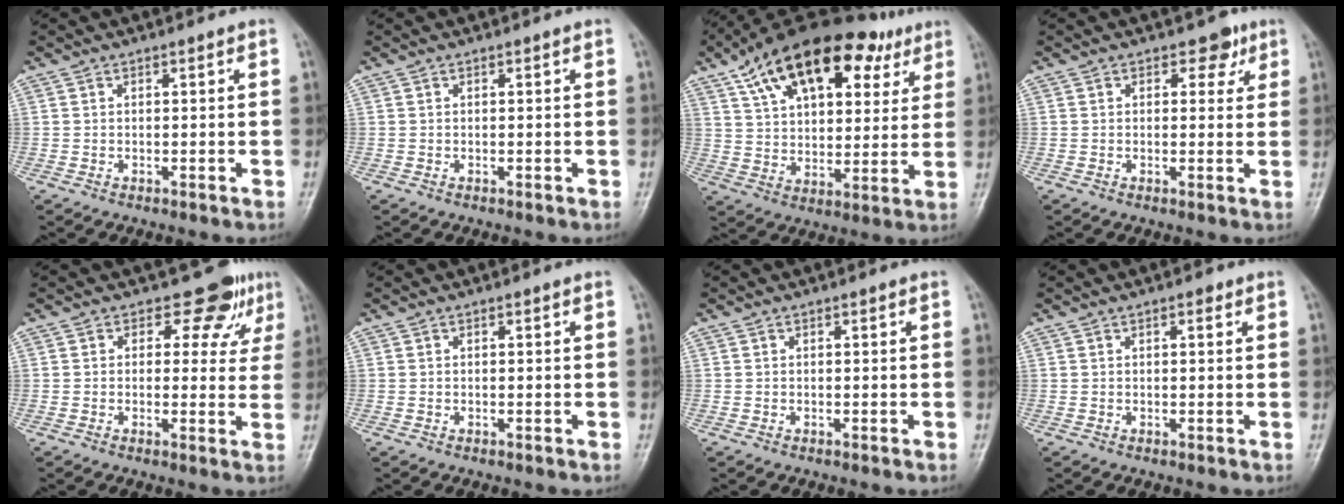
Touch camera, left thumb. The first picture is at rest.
{"total": 0.0}
{"total": 24.3, "force": [12.5, 12.9, 16.3], "torque": [-0.232, 0.001, 0.200]}
{"total": 3.4, "force": [1.7, 2.4, 1.7], "torque": [0.004, -0.004, 0.017]}
{"total": 6.1, "force": [3.8, 4.1, 2.5], "torque": [0.006, -0.017, 0.037]}
{"total": 0.0}
{"total": 0.0}
{"total": 1.3, "force": [0.6, 0.6, 1.0], "torque": [-0.012, 0.001, 0.005]}